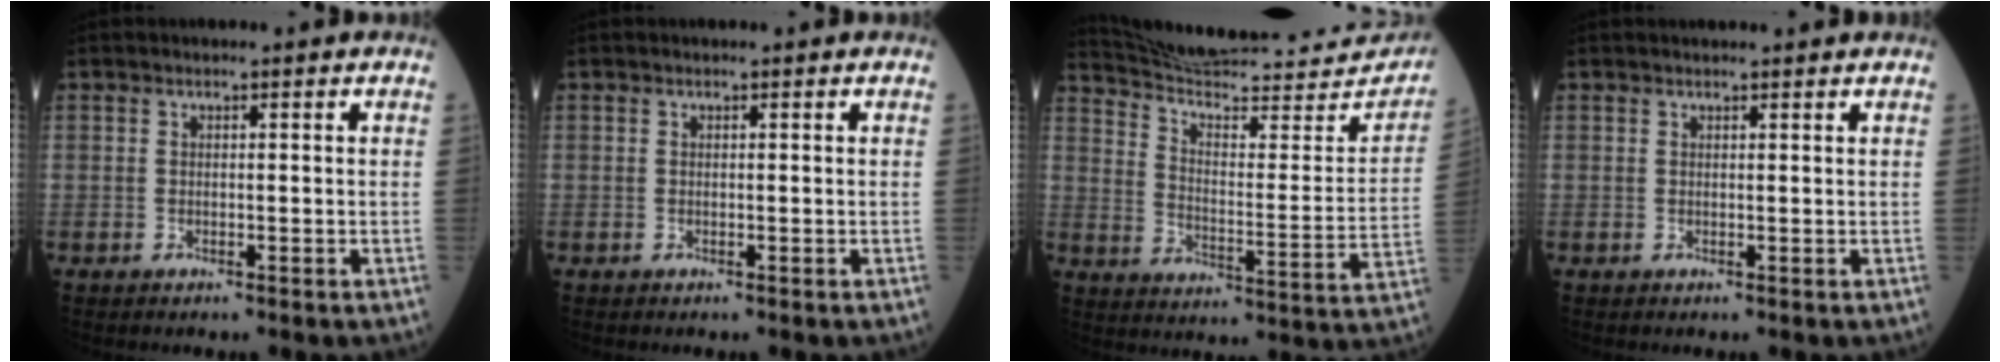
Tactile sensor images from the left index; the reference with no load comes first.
{"total": 0.0}
{"total": 26.4, "force": [25.1, 2.8, 7.7], "torque": [-0.113, -0.074, 0.334]}
{"total": 2.8, "force": [2.7, 0.1, 0.8], "torque": [-0.009, 0.016, 0.033]}